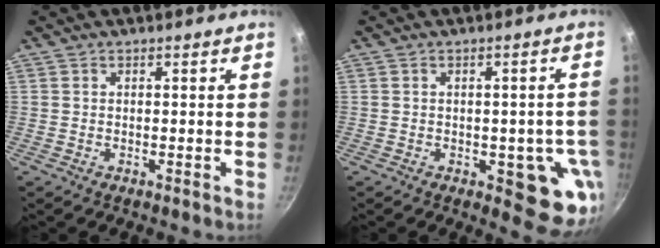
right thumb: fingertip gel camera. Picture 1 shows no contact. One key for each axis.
{"total": 10.3, "fx": -2.8, "fy": 4.9, "fz": 8.7, "tx": -0.048, "ty": 0.004, "tz": -0.030}